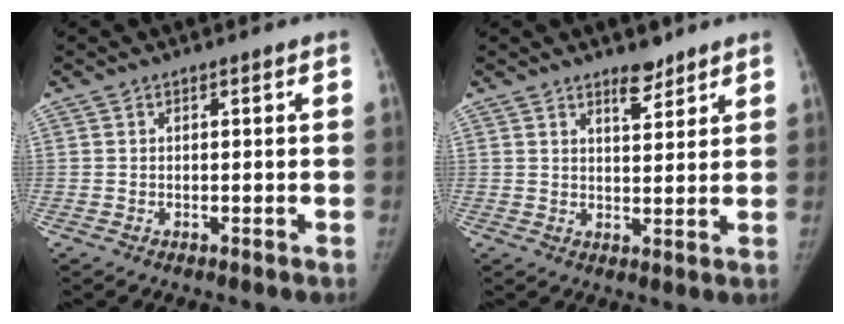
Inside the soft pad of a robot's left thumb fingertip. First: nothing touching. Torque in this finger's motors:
{"motor_torque": [0.08, -0.47, 0.72, -0.61, 0.09]}